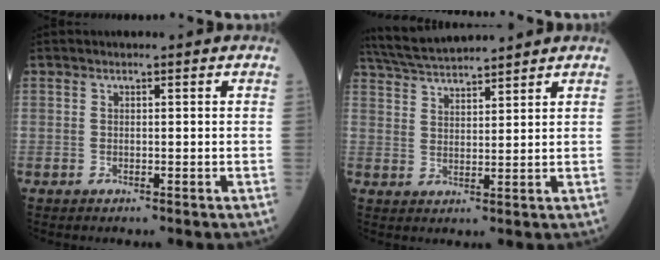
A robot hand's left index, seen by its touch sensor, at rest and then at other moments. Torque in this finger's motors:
{"motor_torque": [0.05, -0.57, 0.05, 0.05]}